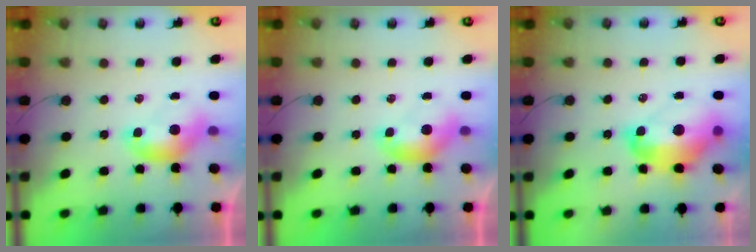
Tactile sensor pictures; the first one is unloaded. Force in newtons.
{"total": 0.0}
{"total": 10.3, "press": 10.2, "slide": 1.3}